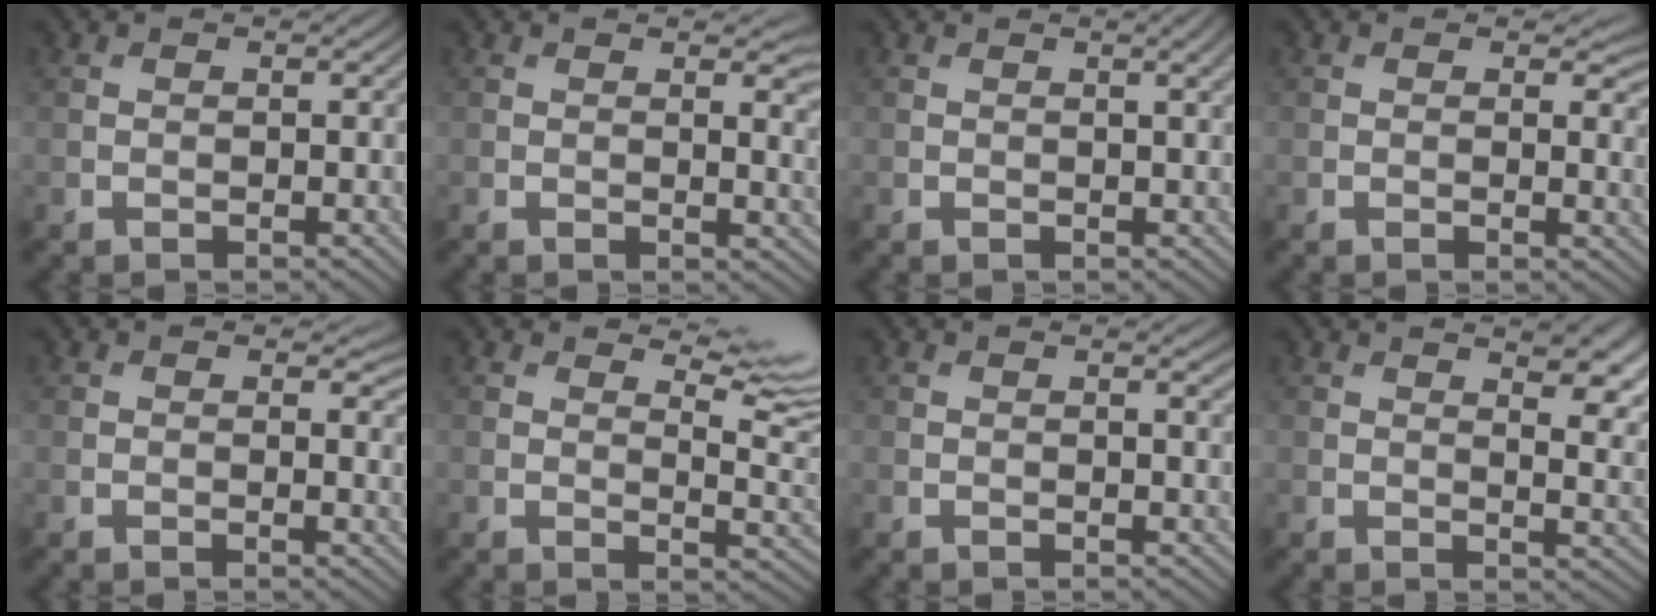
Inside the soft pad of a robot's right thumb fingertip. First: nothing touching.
{"total": 3.5, "force": [1.1, 1.0, 3.2], "torque": [-0.043, -0.003, 0.018]}
{"total": 2.0, "force": [0.8, 0.4, 1.8], "torque": [-0.021, 0.002, 0.013]}
{"total": 2.7, "force": [0.7, 1.3, 2.2], "torque": [-0.029, -0.006, 0.009]}
{"total": 2.3, "force": [0.6, 1.1, 2.0], "torque": [-0.027, -0.006, 0.007]}
{"total": 7.2, "force": [5.1, 2.1, 4.7], "torque": [-0.073, 0.001, 0.073]}
{"total": 1.4, "force": [0.6, 0.2, 1.2], "torque": [-0.015, -0.001, 0.009]}
{"total": 9.2, "force": [4.7, 3.7, 6.9], "torque": [-0.094, 0.018, 0.062]}